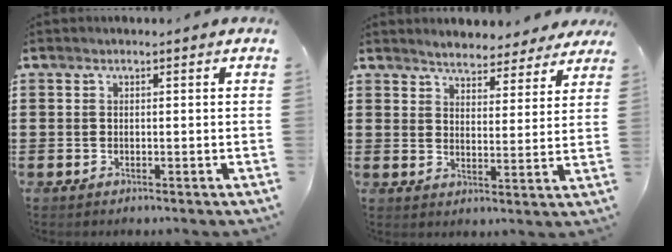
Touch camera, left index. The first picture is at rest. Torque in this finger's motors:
{"motor_torque": [2.14, 0.00, 0.37, 0.08]}